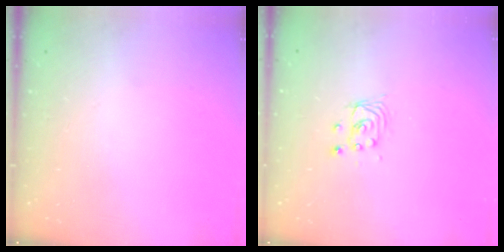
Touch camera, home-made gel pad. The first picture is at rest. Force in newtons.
{"total": 2.9, "press": 2.9, "slide": 0.0}